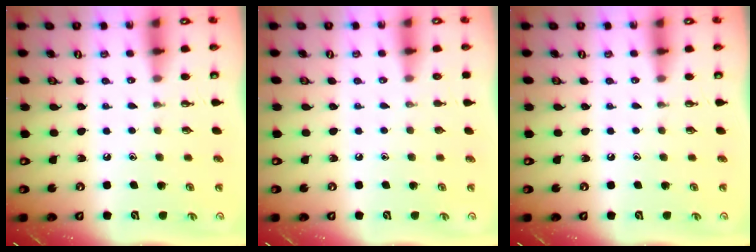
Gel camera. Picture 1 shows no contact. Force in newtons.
{"total": 0.0}
{"total": 0.0}